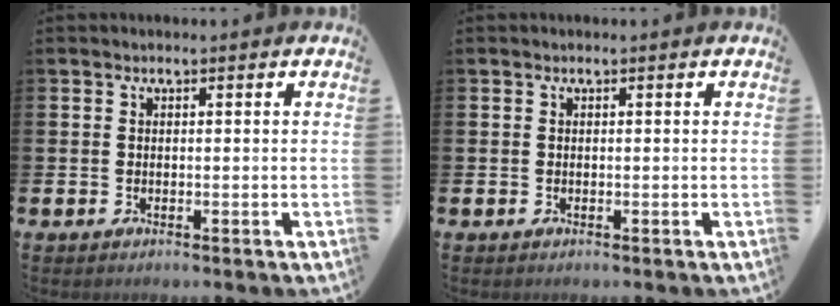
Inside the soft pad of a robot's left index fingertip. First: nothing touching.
{"total": 0.0}